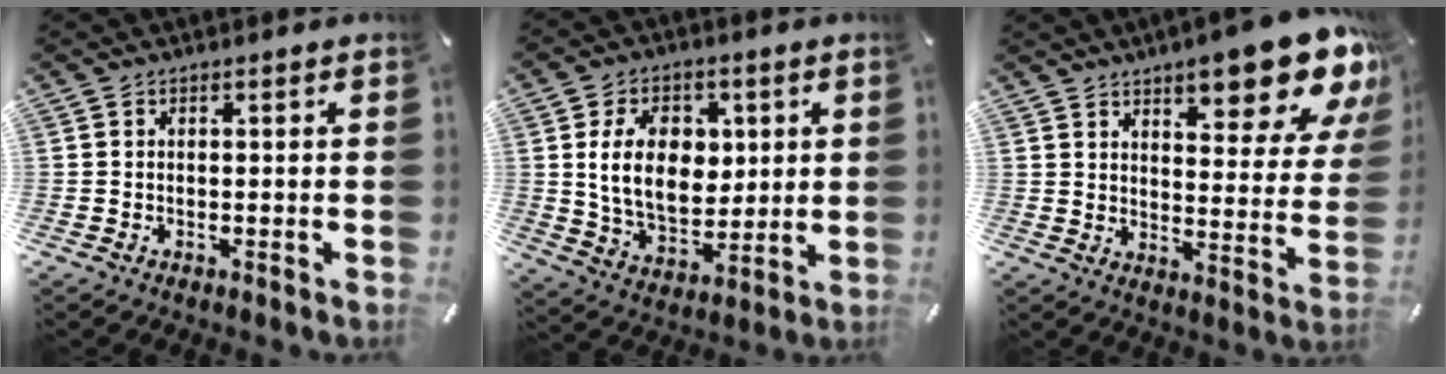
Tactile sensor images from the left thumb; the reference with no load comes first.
{"total": 14.4, "force": [2.6, 10.1, 9.9], "torque": [-0.193, 0.007, 0.045]}
{"total": 16.2, "force": [11.5, 5.4, 10.1], "torque": [-0.128, -0.082, 0.188]}